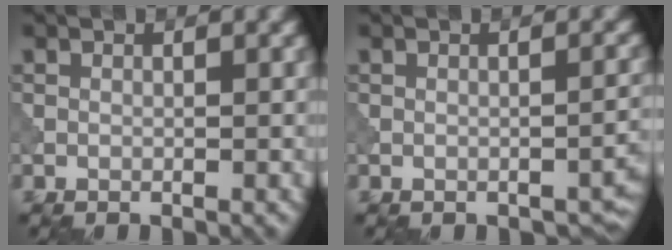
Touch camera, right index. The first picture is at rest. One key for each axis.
{"total": 1.9, "fx": -1.3, "fy": 0.7, "fz": 1.1, "tx": -0.010, "ty": -0.001, "tz": -0.015}